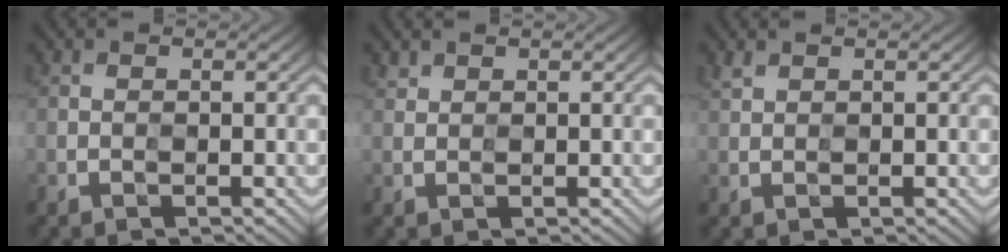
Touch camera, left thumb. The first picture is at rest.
{"total": 1.5, "force": [1.4, 0.4, -0.3], "torque": [0.003, 0.004, 0.033]}
{"total": 1.3, "force": [1.2, 0.3, -0.1], "torque": [-0.003, 0.002, 0.028]}